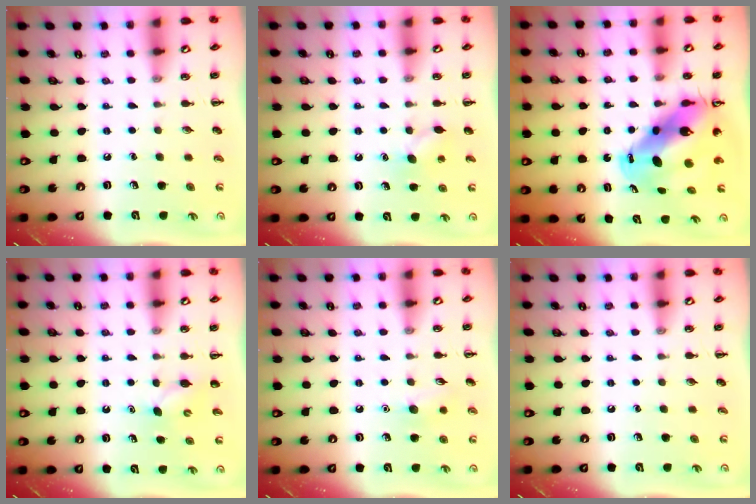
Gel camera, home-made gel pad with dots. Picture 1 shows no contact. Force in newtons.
{"total": 5.7, "press": 5.5, "slide": 1.5}
{"total": 12.6, "press": 12.0, "slide": 3.7}
{"total": 3.4, "press": 3.2, "slide": 1.0}
{"total": 7.0, "press": 6.8, "slide": 1.6}
{"total": 0.0}